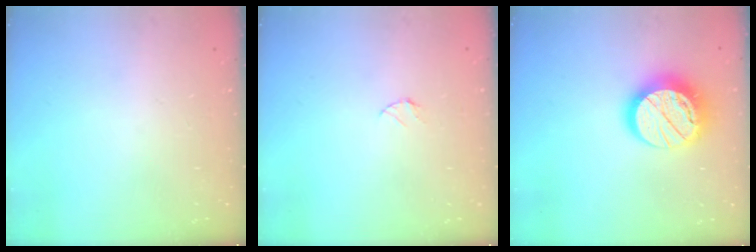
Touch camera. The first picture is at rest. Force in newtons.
{"total": 3.4, "press": 3.4, "slide": 0.4}
{"total": 16.1, "press": 16.1, "slide": 1.2}